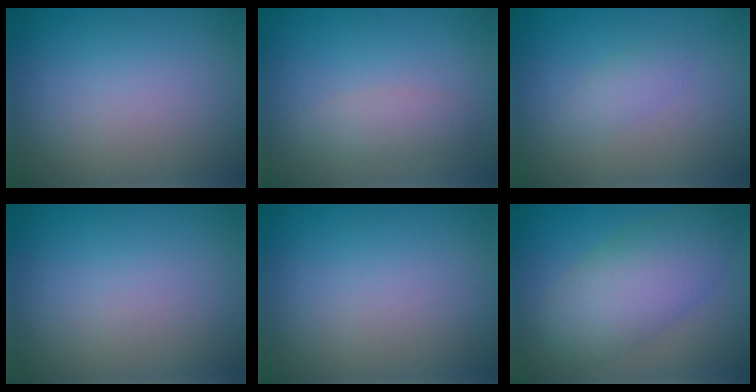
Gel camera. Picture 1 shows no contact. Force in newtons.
{"total": 1.7, "press": 1.7, "slide": 0.1}
{"total": 1.1, "press": 1.1, "slide": 0.1}
{"total": 0.0}
{"total": 0.0}
{"total": 6.4, "press": 6.4, "slide": 0.2}